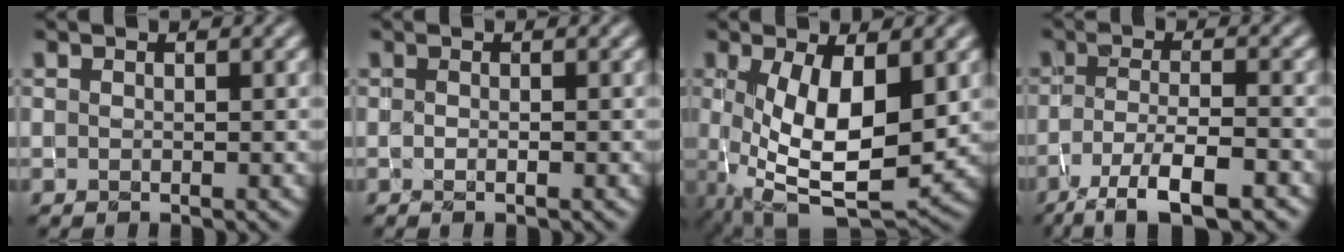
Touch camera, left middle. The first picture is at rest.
{"total": 0.7, "force": [-0.2, 0.2, 0.7], "torque": [-0.011, -0.006, -0.003]}
{"total": 9.7, "force": [-0.1, 4.1, 8.8], "torque": [-0.167, -0.015, 0.006]}
{"total": 7.1, "force": [-4.5, 1.7, 5.2], "torque": [-0.090, -0.002, -0.080]}